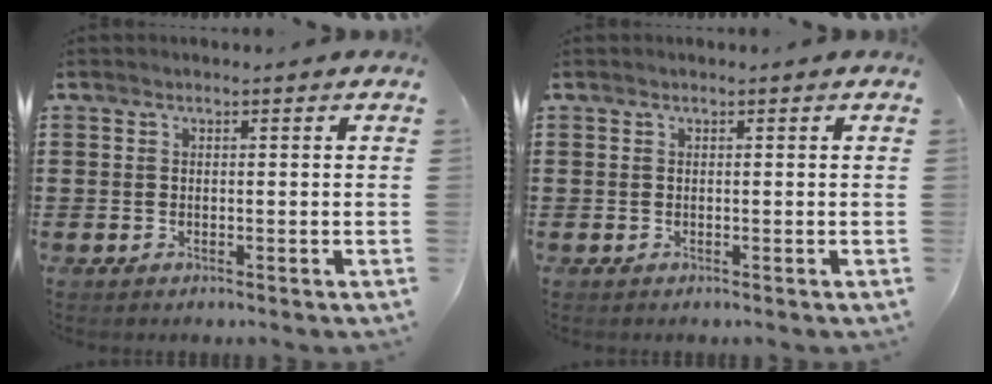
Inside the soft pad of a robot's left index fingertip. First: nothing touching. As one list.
[{"total": 0.0}]